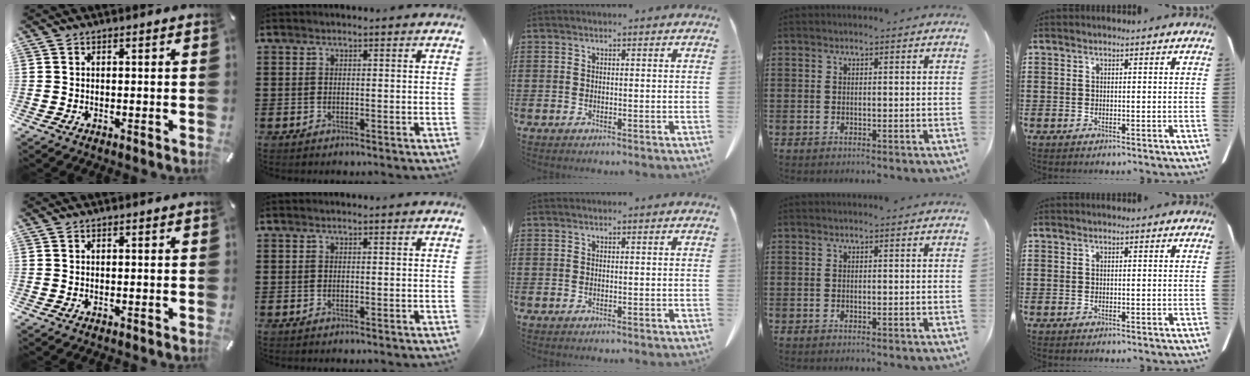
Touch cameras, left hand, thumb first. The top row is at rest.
{}